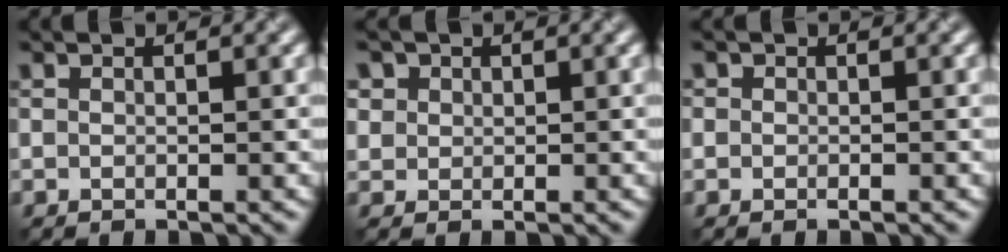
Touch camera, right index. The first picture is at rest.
{"total": 1.1, "force": [0.5, 0.9, -0.4], "torque": [-0.004, 0.007, 0.014]}
{"total": 0.7, "force": [-0.6, 0.0, -0.4], "torque": [0.001, 0.000, -0.001]}